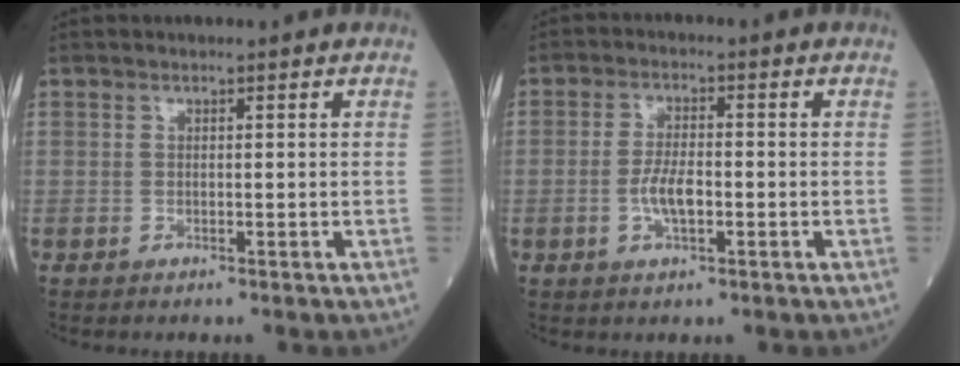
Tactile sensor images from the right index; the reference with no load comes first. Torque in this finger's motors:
{"motor_torque": [0.13, -0.12, 0.09, 0.02]}